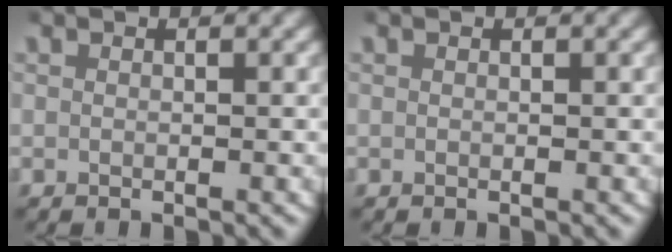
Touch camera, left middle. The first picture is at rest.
{"total": 0.0}